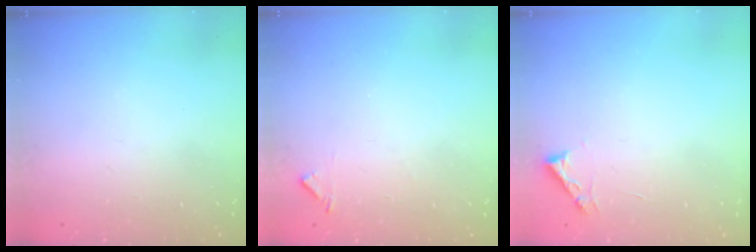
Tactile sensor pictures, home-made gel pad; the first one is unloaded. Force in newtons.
{"total": 5.7, "press": 5.7, "slide": 0.4}
{"total": 2.7, "press": 2.7, "slide": 0.3}